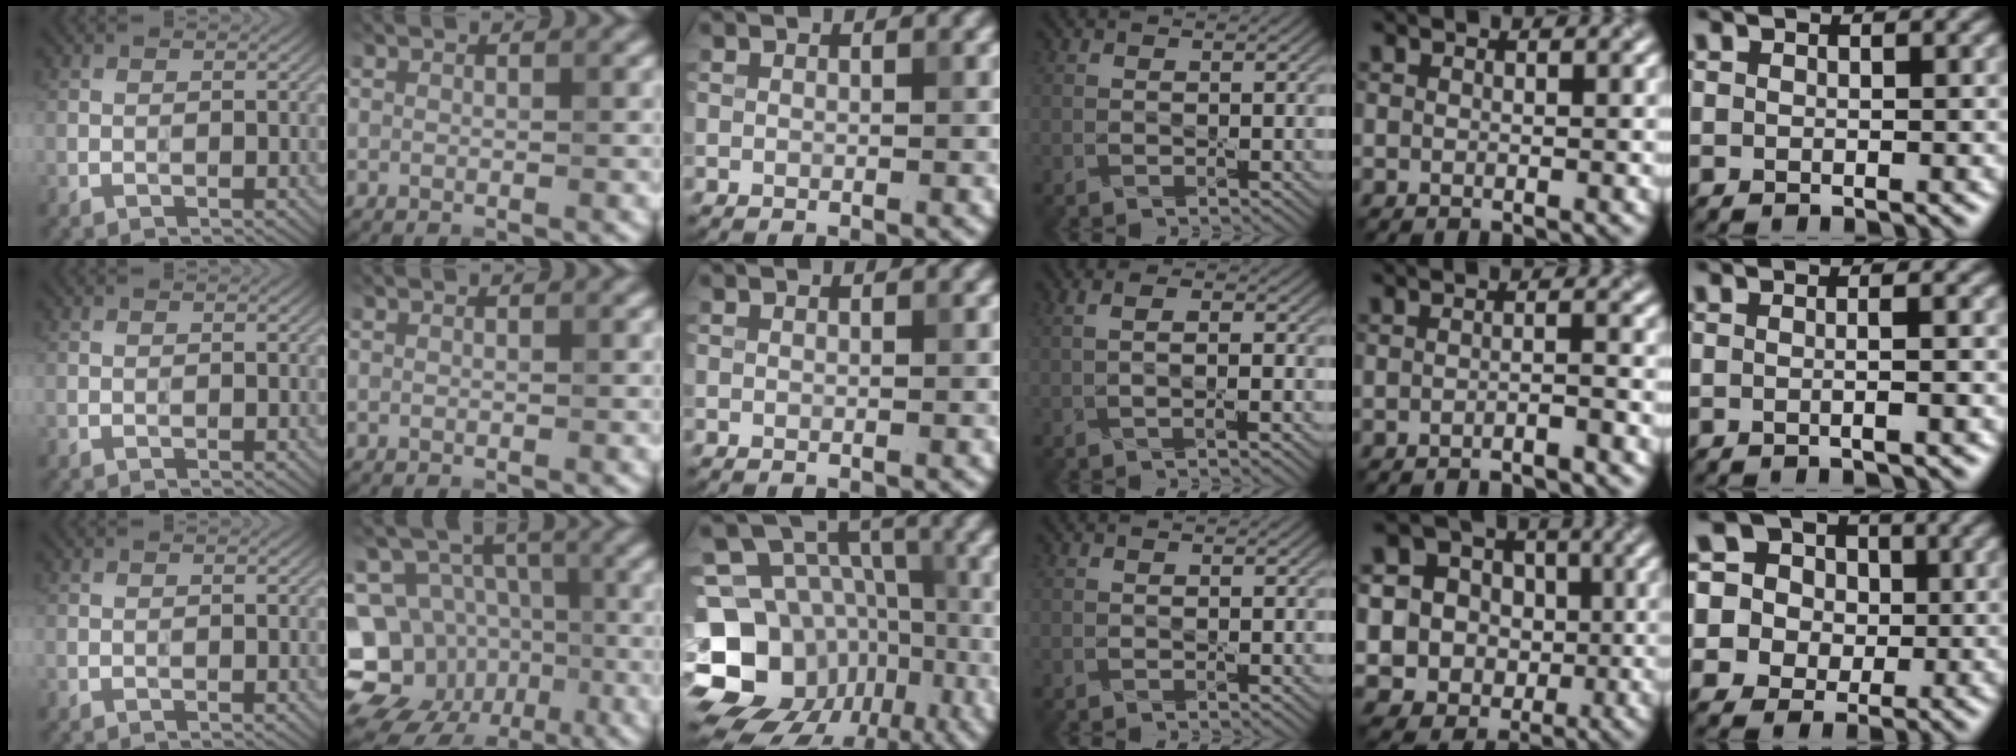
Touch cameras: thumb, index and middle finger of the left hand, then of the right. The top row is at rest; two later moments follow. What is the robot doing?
{"motion": "wipe", "object": "paper plate"}